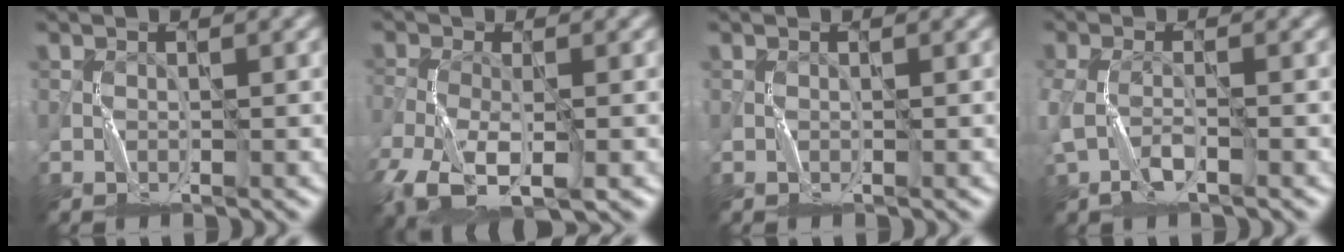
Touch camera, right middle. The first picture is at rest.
{"total": 8.3, "force": [-4.7, 3.4, 5.9], "torque": [-0.131, -0.022, -0.091]}
{"total": 0.0}
{"total": 3.3, "force": [-1.0, 1.4, 2.8], "torque": [-0.073, -0.003, -0.025]}